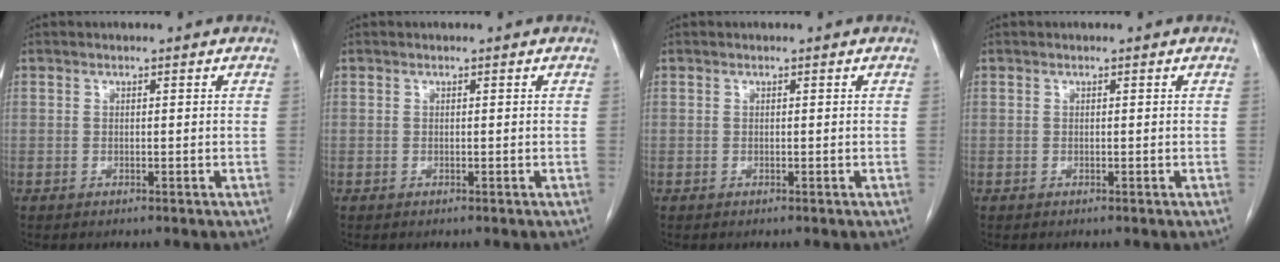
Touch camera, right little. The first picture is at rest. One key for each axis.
{"total": 0.0}
{"total": 0.0}
{"total": 0.0}